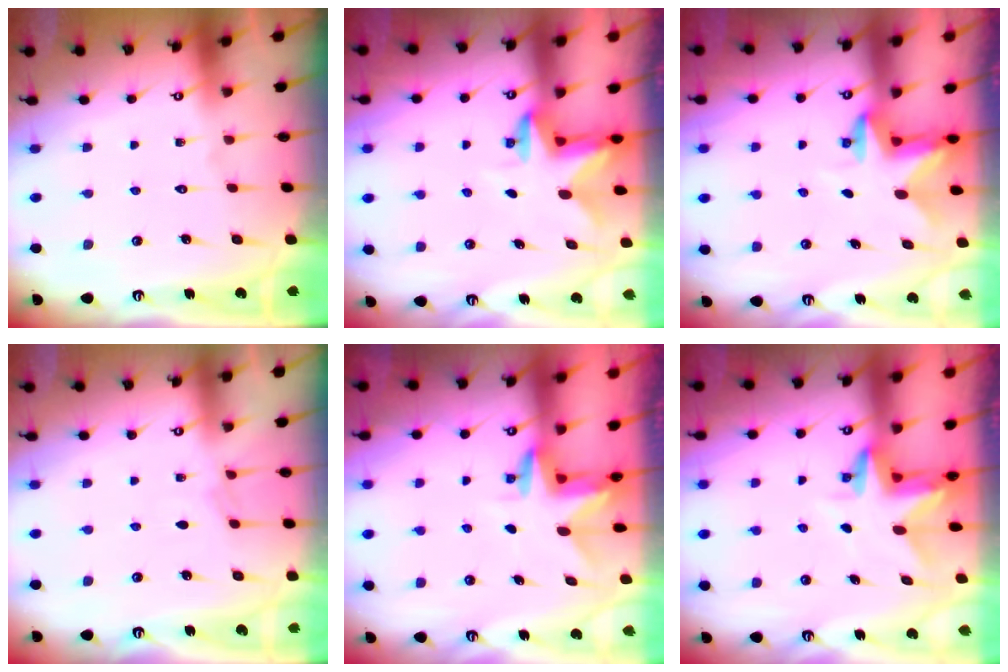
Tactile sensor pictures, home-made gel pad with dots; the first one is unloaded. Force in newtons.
{"total": 2.7, "press": 2.7, "slide": 0.5}
{"total": 2.9, "press": 2.9, "slide": 0.5}
{"total": 1.5, "press": 1.4, "slide": 0.3}
{"total": 3.0, "press": 3.0, "slide": 0.2}
{"total": 3.3, "press": 3.3, "slide": 0.2}